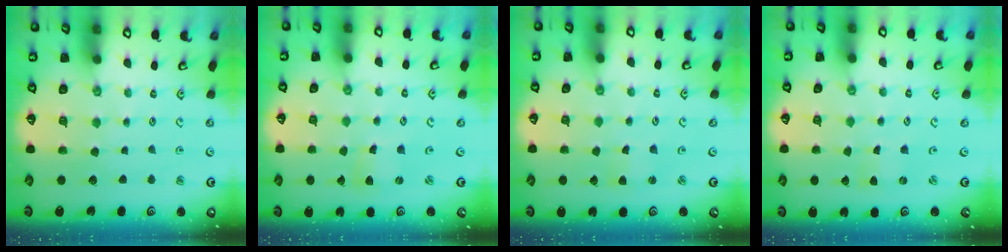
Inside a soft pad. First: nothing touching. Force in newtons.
{"total": 2.6, "press": 2.6, "slide": 0.1}
{"total": 2.9, "press": 2.9, "slide": 0.3}
{"total": 0.0}